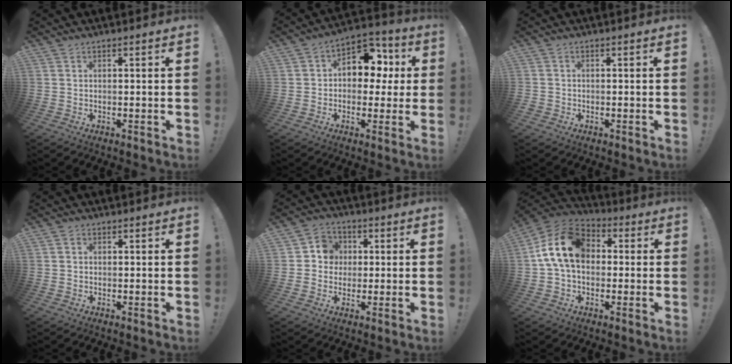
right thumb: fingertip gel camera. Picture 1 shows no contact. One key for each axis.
{"total": 10.3, "fx": 2.2, "fy": 8.1, "fz": 6.0, "tx": -0.073, "ty": -0.008, "tz": 0.046}
{"total": 1.3, "fx": -0.6, "fy": 1.1, "fz": 0.3, "tx": -0.002, "ty": 0.003, "tz": -0.011}
{"total": 0.8, "fx": 0.2, "fy": 0.8, "fz": 0.0, "tx": 0.004, "ty": 0.001, "tz": 0.002}
{"total": 7.4, "fx": 0.7, "fy": 7.1, "fz": 2.1, "tx": -0.026, "ty": 0.006, "tz": 0.015}
{"total": 16.4, "fx": 2.6, "fy": 11.5, "fz": 11.3, "tx": -0.202, "ty": 0.022, "tz": 0.052}